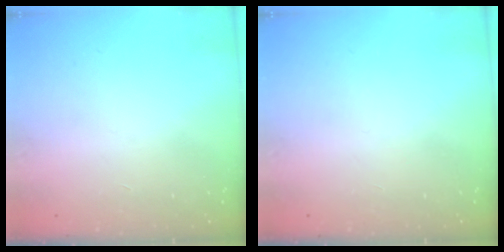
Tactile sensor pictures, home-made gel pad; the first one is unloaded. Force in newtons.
{"total": 0.0}